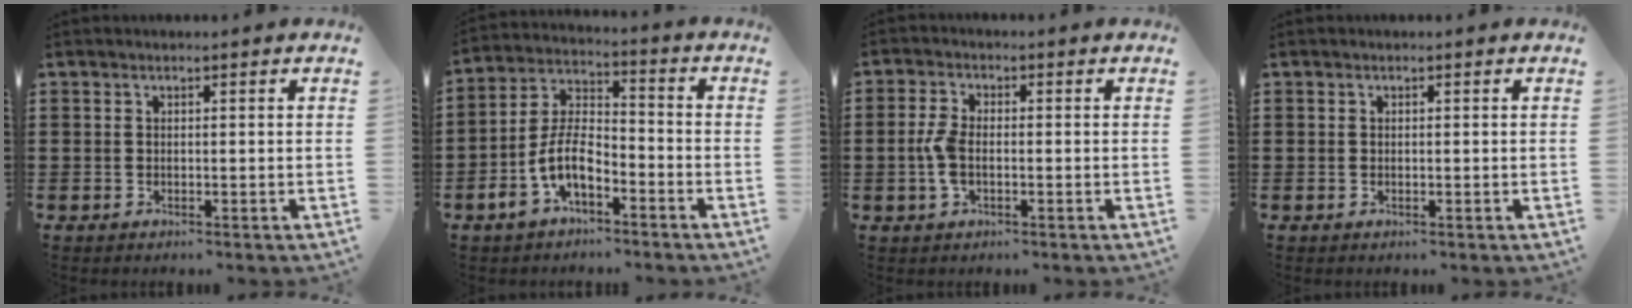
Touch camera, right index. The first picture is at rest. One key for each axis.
{"total": 8.1, "fx": -3.8, "fy": 3.8, "fz": 6.1, "tx": -0.144, "ty": -0.001, "tz": -0.077}
{"total": 4.2, "fx": -0.8, "fy": 2.0, "fz": 3.6, "tx": -0.095, "ty": -0.006, "tz": -0.022}
{"total": 0.0}